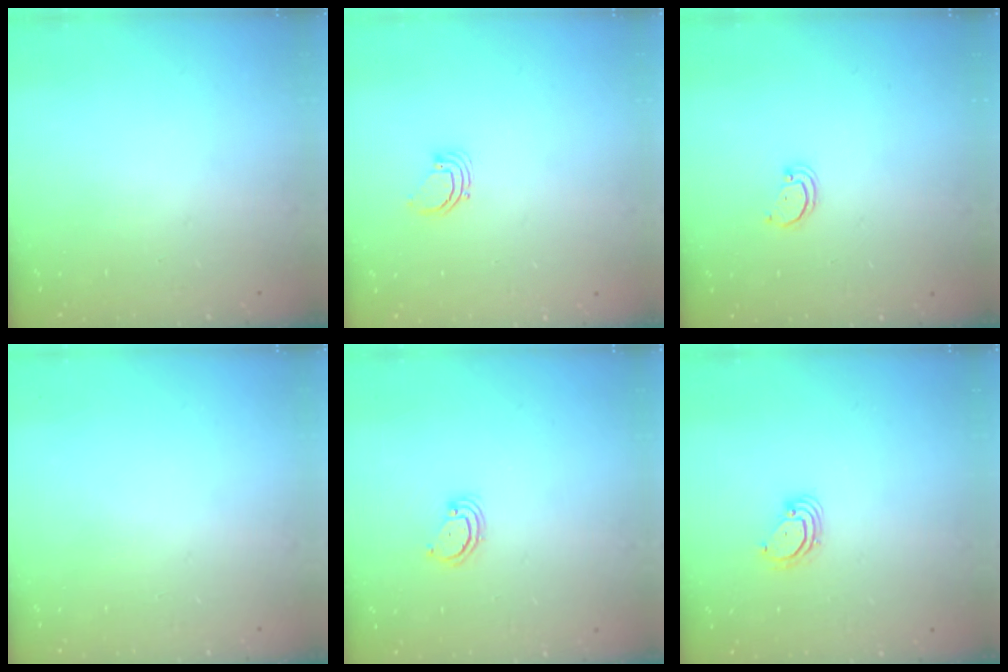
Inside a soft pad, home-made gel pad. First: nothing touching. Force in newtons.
{"total": 2.3, "press": 2.3, "slide": 0.1}
{"total": 1.6, "press": 1.6, "slide": 0.1}
{"total": 0.0}
{"total": 2.9, "press": 2.9, "slide": 0.2}
{"total": 3.7, "press": 3.7, "slide": 0.1}